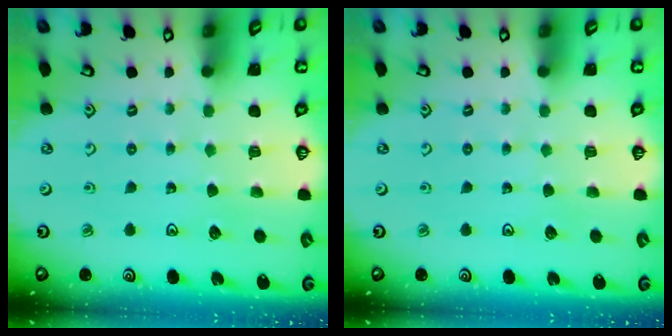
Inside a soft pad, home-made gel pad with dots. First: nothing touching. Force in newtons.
{"total": 0.0}